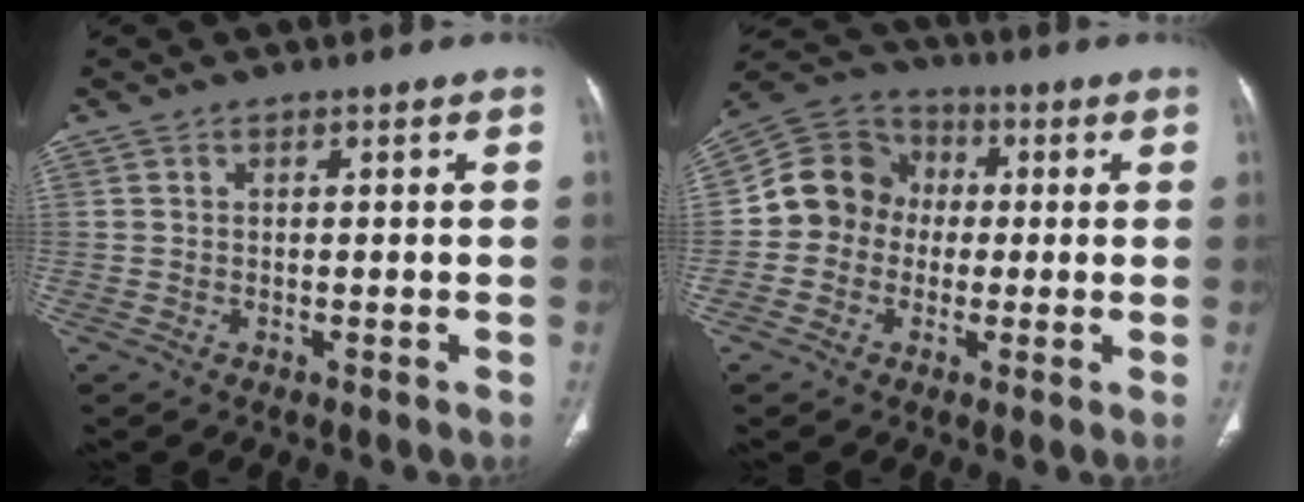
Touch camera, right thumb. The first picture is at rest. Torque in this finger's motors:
{"motor_torque": [-0.53, 0.70, 0.04, -0.23, 0.09]}